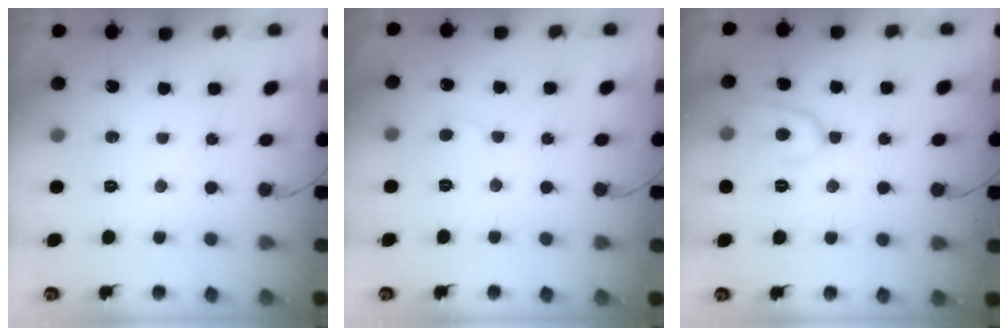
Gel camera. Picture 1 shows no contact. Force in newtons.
{"total": 4.2, "press": 4.2, "slide": 0.2}
{"total": 8.4, "press": 8.3, "slide": 1.0}